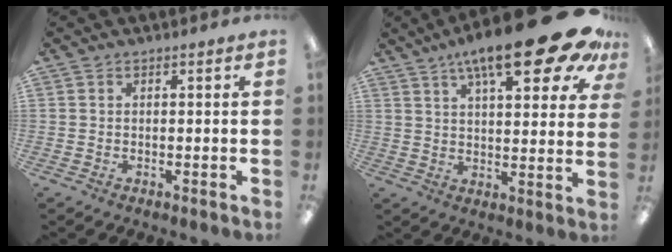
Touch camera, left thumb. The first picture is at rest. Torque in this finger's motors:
{"motor_torque": [2.02, 1.82, 1.97, -0.79, 0.12]}